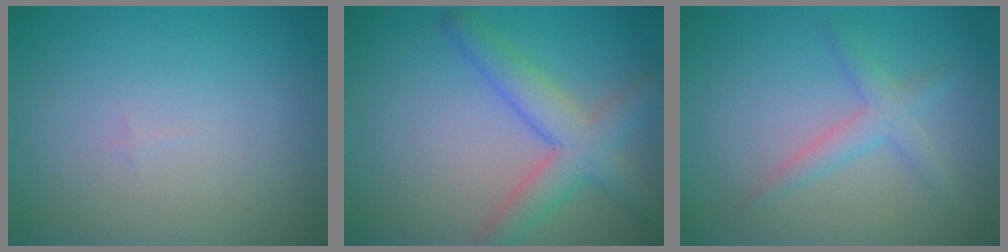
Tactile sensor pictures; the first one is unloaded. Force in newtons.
{"total": 4.8, "press": 4.8, "slide": 0.2}
{"total": 2.2, "press": 2.2, "slide": 0.1}